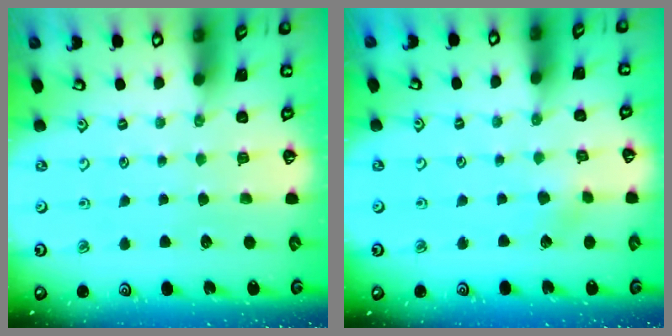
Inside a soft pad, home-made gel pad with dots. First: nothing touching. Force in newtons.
{"total": 2.5, "press": 2.5, "slide": 0.2}